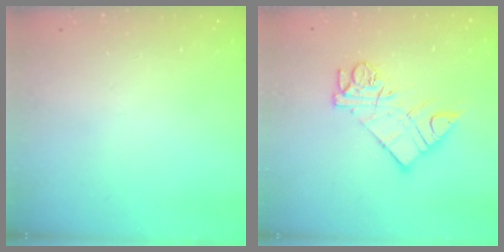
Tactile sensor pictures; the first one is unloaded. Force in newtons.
{"total": 12.0, "press": 11.9, "slide": 1.0}